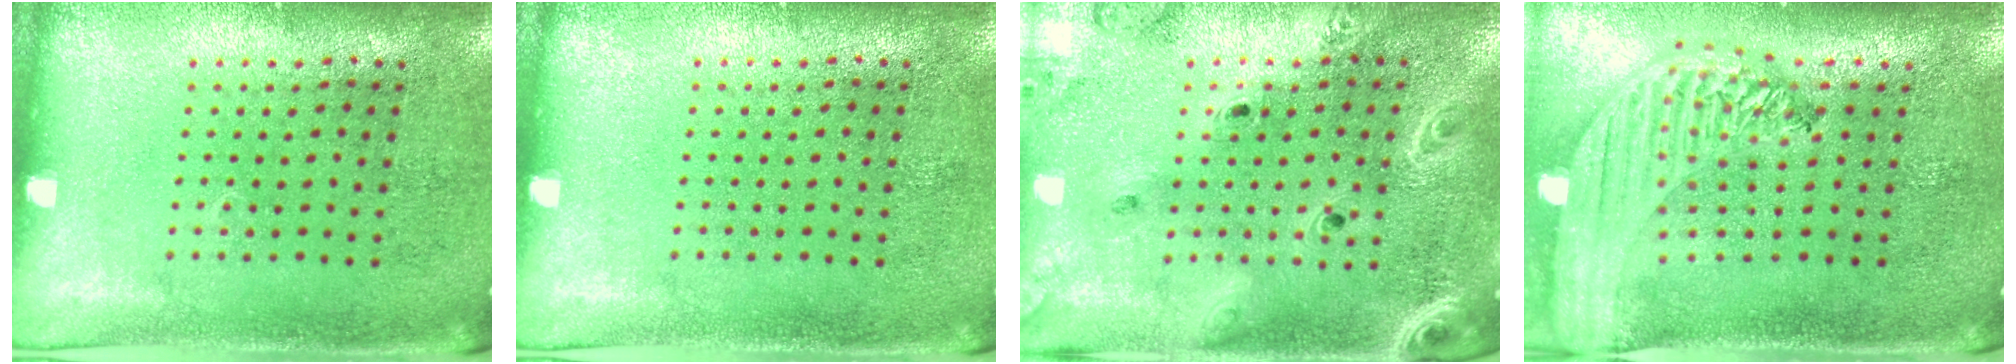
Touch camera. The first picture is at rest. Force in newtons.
{"total": 0.0}
{"total": 2.6, "press": 2.3, "slide": 1.2}
{"total": 2.4, "press": 2.1, "slide": 1.2}